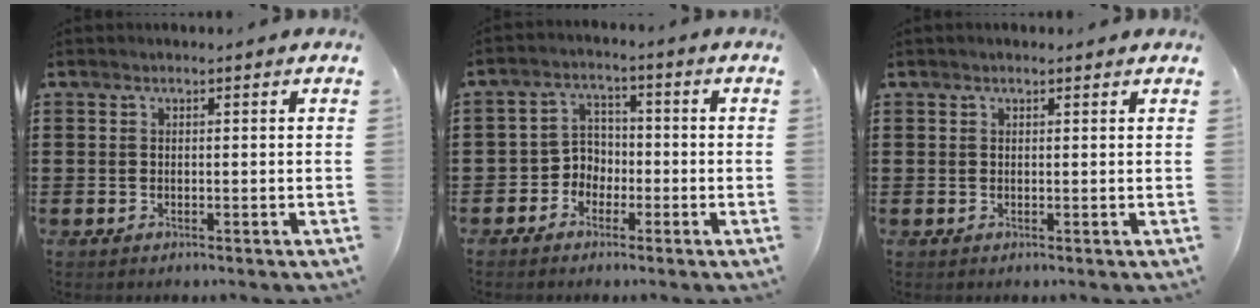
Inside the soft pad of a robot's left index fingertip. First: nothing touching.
{"total": 4.0, "force": [-2.5, 2.9, 0.8], "torque": [-0.027, 0.010, -0.055]}
{"total": 0.5, "force": [0.4, 0.2, 0.2], "torque": [-0.005, 0.003, 0.007]}